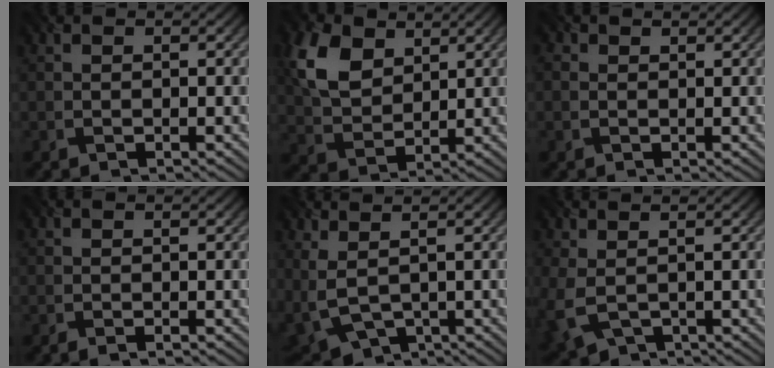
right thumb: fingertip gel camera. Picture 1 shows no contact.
{"total": 8.1, "force": [3.7, 5.1, 5.1], "torque": [-0.133, 0.003, 0.075]}
{"total": 0.9, "force": [0.4, 0.7, 0.4], "torque": [-0.009, 0.000, 0.007]}
{"total": 0.8, "force": [-0.3, 0.0, 0.7], "torque": [-0.014, -0.003, -0.007]}
{"total": 6.5, "force": [1.6, 3.3, 5.3], "torque": [-0.149, -0.014, 0.050]}
{"total": 4.9, "force": [0.0, 2.8, 4.0], "torque": [-0.114, -0.014, 0.008]}